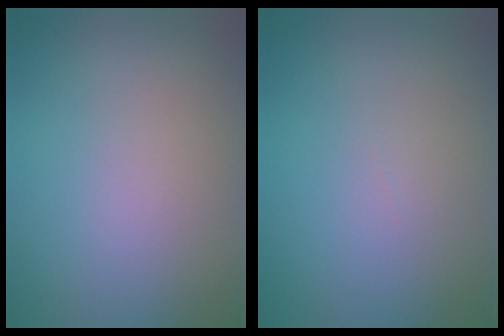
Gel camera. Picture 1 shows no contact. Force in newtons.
{"total": 0.0}